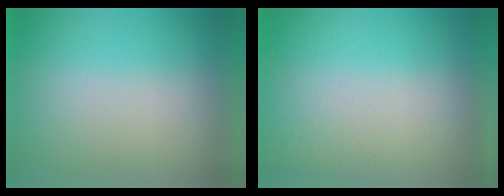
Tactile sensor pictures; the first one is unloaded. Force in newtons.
{"total": 3.0}